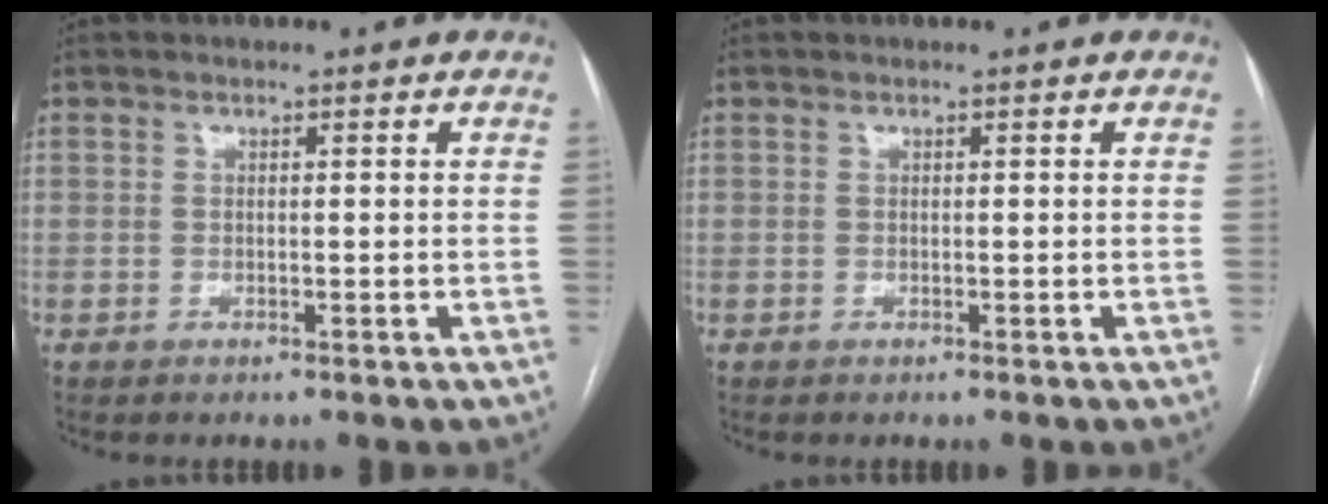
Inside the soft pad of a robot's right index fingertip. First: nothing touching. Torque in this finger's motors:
{"motor_torque": [0.19, 0.00, -0.01, 0.00]}